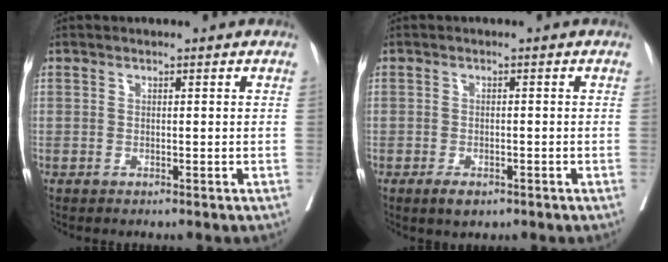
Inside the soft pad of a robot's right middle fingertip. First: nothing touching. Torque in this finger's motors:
{"motor_torque": [0.55, -0.35, 0.18, 0.04]}